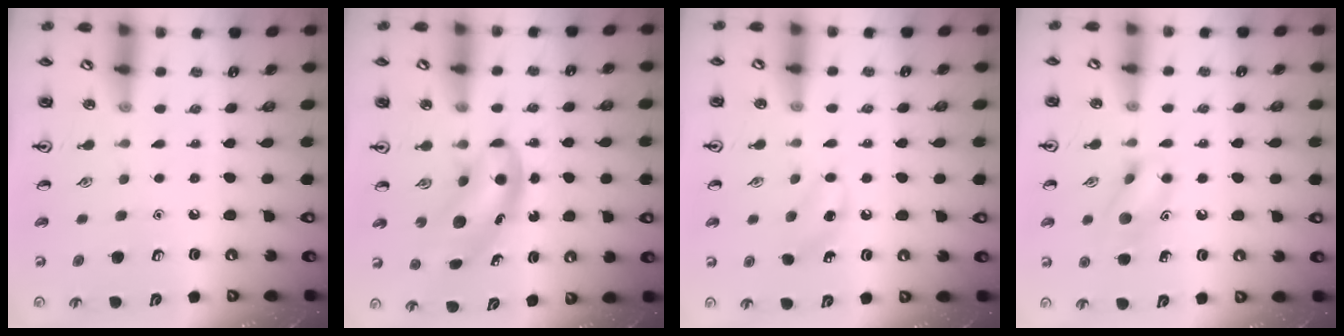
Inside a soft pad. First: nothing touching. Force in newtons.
{"total": 5.9, "press": 5.9, "slide": 0.6}
{"total": 7.0, "press": 6.7, "slide": 2.1}
{"total": 10.5, "press": 10.5, "slide": 0.7}